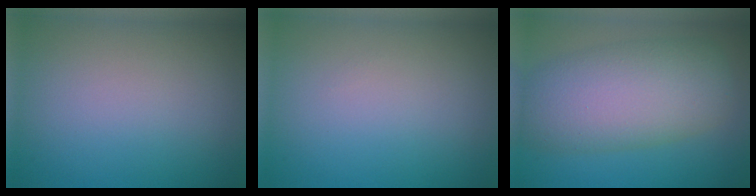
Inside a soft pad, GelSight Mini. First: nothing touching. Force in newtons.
{"total": 0.0}
{"total": 9.1, "press": 9.0, "slide": 0.4}